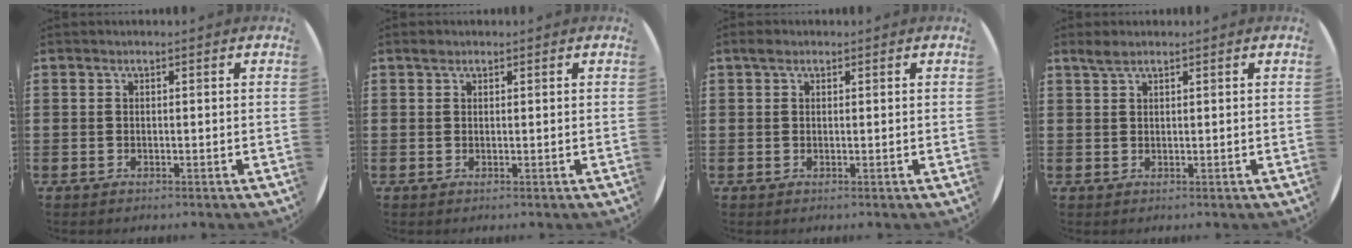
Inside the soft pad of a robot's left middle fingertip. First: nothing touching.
{"total": 0.6, "force": [0.5, 0.4, 0.1], "torque": [0.005, -0.002, 0.009]}
{"total": 0.9, "force": [0.6, 0.6, 0.3], "torque": [0.001, 0.002, 0.009]}
{"total": 1.5, "force": [1.2, 0.3, 0.7], "torque": [-0.016, 0.002, 0.023]}